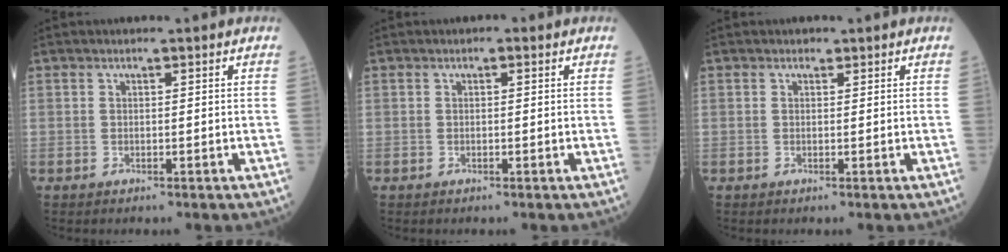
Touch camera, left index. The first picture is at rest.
{"total": 0.6, "force": [0.1, 0.4, 0.4], "torque": [-0.003, 0.002, -0.006]}
{"total": 0.5, "force": [0.3, 0.4, 0.1], "torque": [-0.002, -0.007, -0.001]}